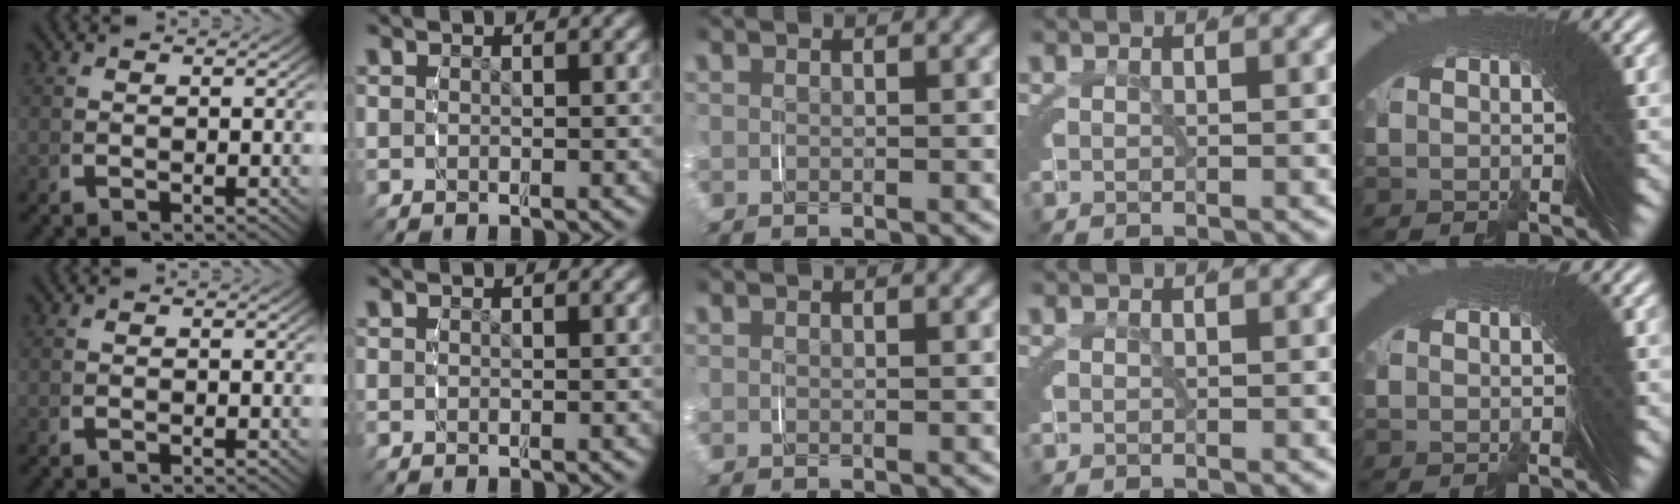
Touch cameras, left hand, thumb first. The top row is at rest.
{}